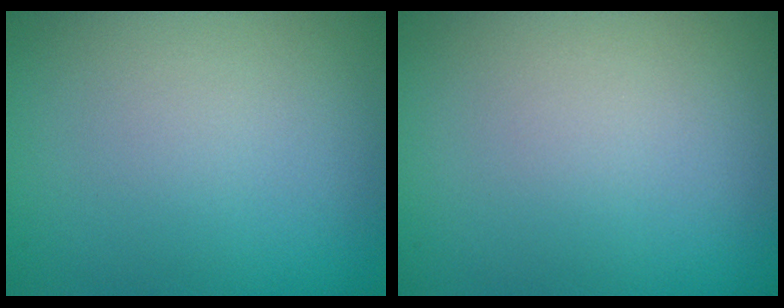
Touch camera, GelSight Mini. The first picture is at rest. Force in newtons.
{"total": 0.0}